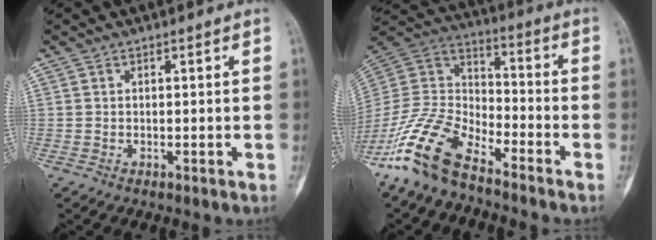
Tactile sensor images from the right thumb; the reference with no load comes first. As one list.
[{"total": 15.0, "force": [-11.0, 6.1, 8.2], "torque": [-0.156, 0.071, -0.222]}]